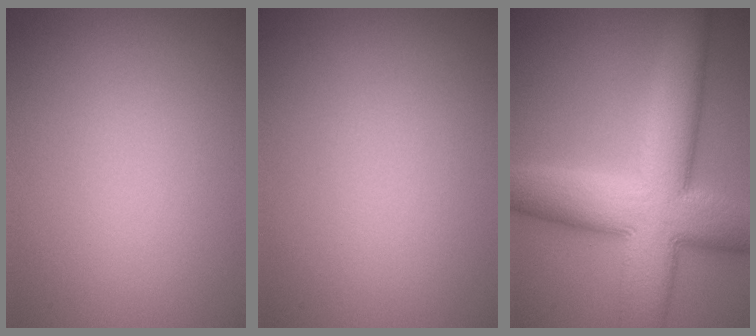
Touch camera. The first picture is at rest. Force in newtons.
{"total": 0.0}
{"total": 12.0, "press": 11.9, "slide": 0.5}